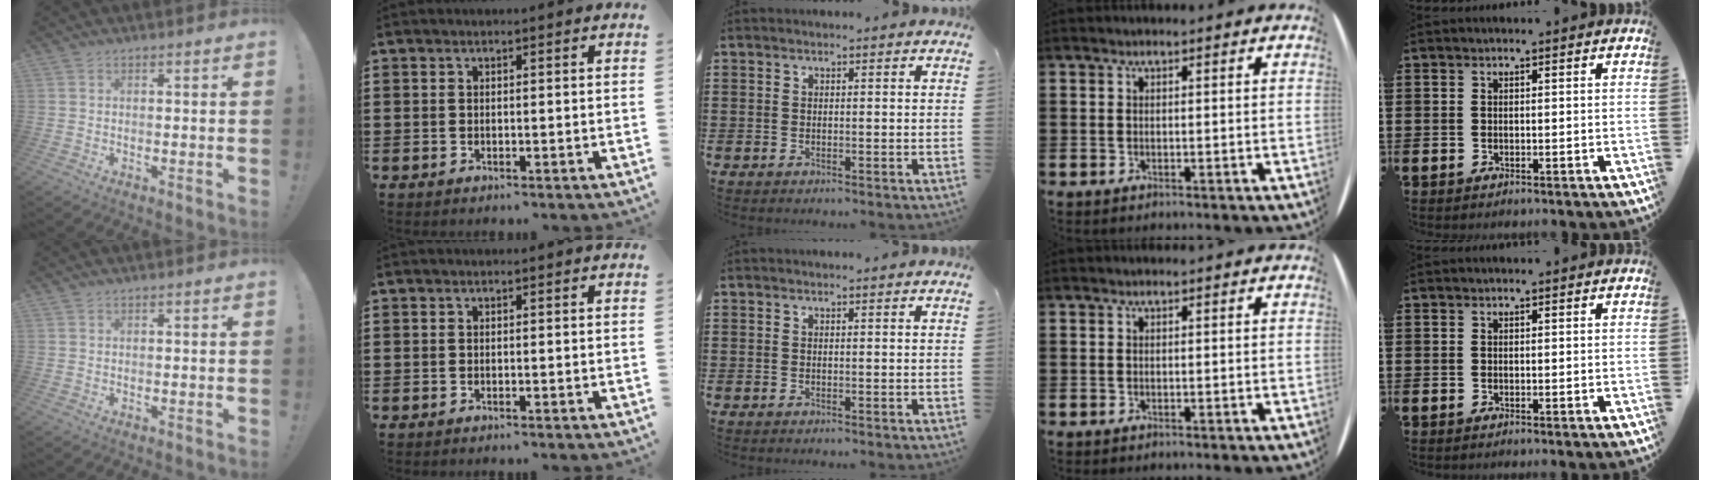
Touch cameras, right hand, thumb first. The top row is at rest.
{"thumb": {"total": 0.5, "force": [0.5, 0.2, 0.0], "torque": [-0.004, 0.001, 0.010]}}